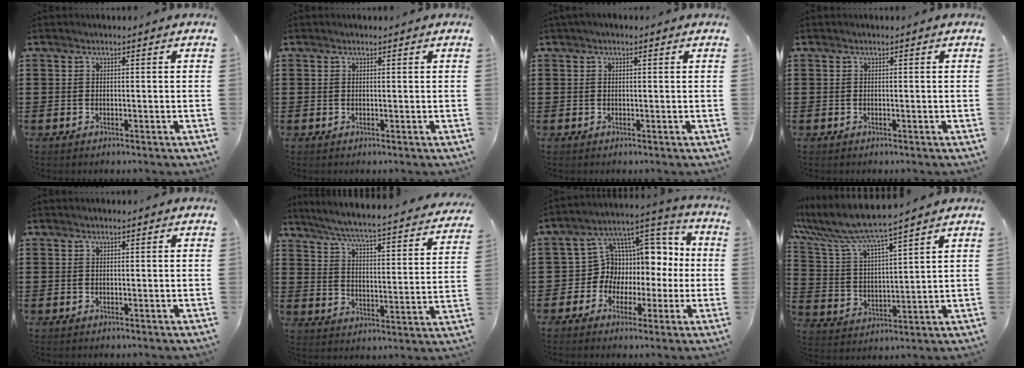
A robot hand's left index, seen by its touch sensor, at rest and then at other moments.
{"total": 0.0}
{"total": 0.6, "force": [0.0, 0.4, 0.5], "torque": [-0.009, 0.004, -0.001]}
{"total": 0.0}
{"total": 0.0}
{"total": 4.5, "force": [4.1, -0.3, 1.7], "torque": [-0.056, -0.039, 0.061]}
{"total": 8.4, "force": [0.0, 8.0, 2.5], "torque": [-0.076, -0.025, 0.002]}
{"total": 7.4, "force": [6.5, 0.0, 3.5], "torque": [-0.096, -0.038, 0.109]}